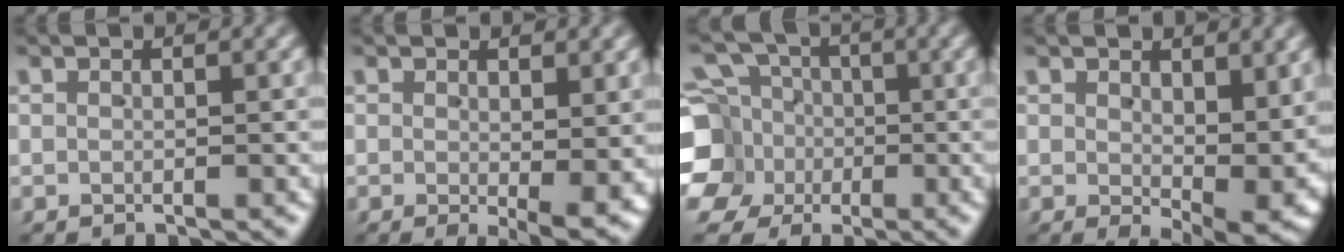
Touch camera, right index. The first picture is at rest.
{"total": 3.4, "force": [-0.5, 0.6, 3.3], "torque": [-0.041, -0.011, -0.004]}
{"total": 12.4, "force": [-1.5, 11.5, 4.6], "torque": [-0.111, -0.043, -0.030]}
{"total": 5.4, "force": [0.0, 2.0, 5.1], "torque": [-0.060, -0.027, 0.012]}